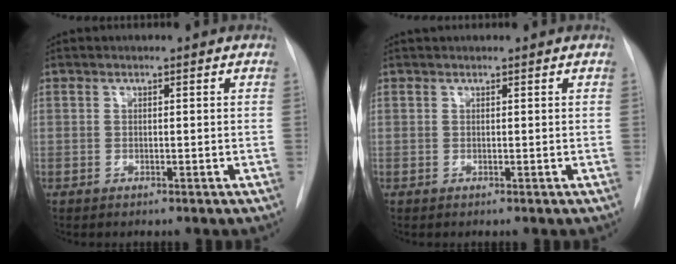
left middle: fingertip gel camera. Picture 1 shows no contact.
{"total": 1.3, "force": [1.3, 0.1, 0.4], "torque": [-0.009, 0.024, 0.024]}